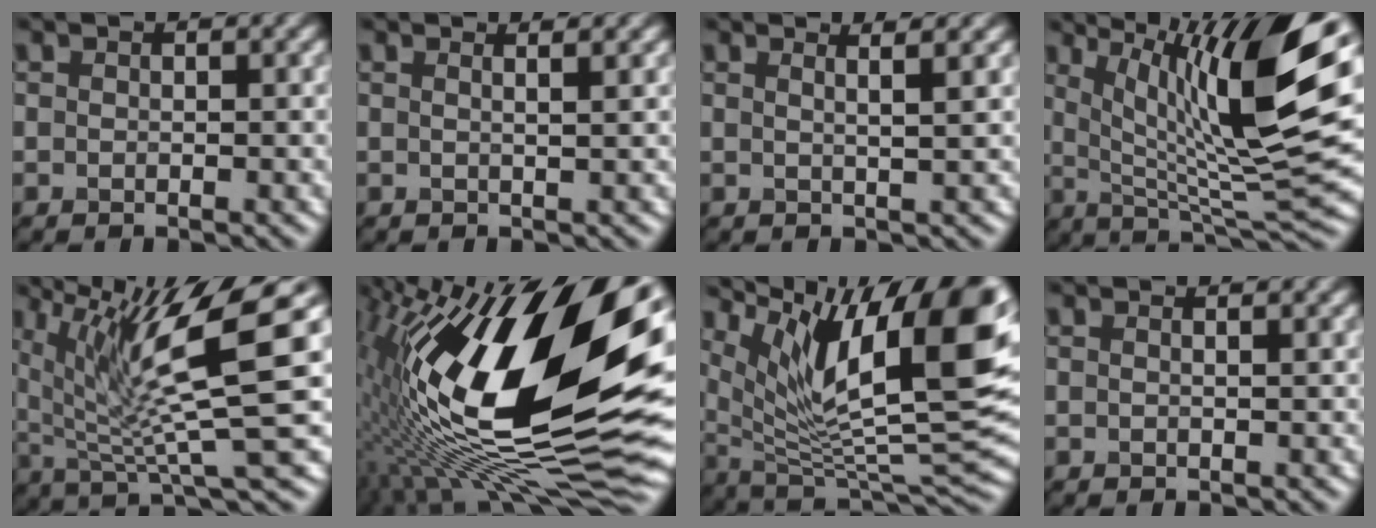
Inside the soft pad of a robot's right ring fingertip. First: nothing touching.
{"total": 2.3, "force": [1.3, 1.1, 1.7], "torque": [-0.003, 0.009, -0.013]}
{"total": 2.8, "force": [1.6, 1.0, 2.0], "torque": [-0.010, 0.016, -0.009]}
{"total": 14.1, "force": [4.7, 3.5, 12.8], "torque": [-0.194, -0.003, 0.080]}
{"total": 11.5, "force": [4.1, 2.5, 10.4], "torque": [-0.184, 0.001, 0.080]}
{"total": 19.9, "force": [5.0, 8.3, 17.4], "torque": [-0.300, 0.015, 0.064]}
{"total": 14.9, "force": [6.6, 5.4, 12.2], "torque": [-0.201, 0.000, 0.117]}
{"total": 0.7, "force": [0.3, 0.3, 0.6], "torque": [-0.004, -0.002, -0.005]}